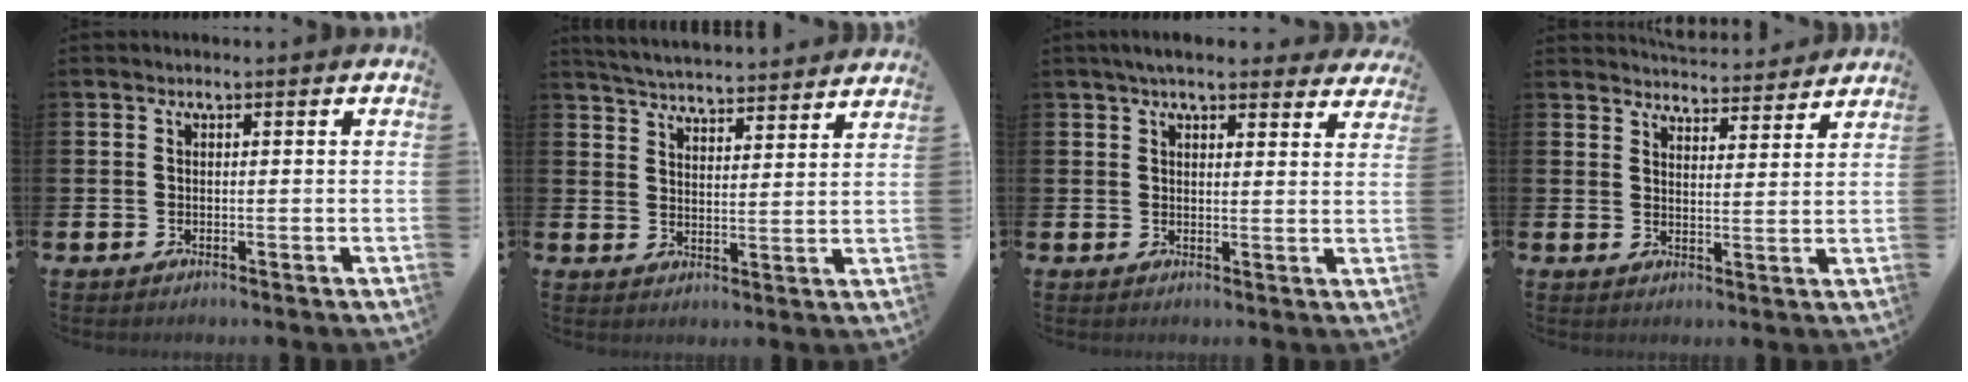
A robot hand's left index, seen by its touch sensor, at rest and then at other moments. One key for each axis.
{"total": 5.3, "fx": 5.3, "fy": 0.2, "fz": 0.2, "tx": -0.018, "ty": -0.043, "tz": 0.091}
{"total": 4.9, "fx": 4.4, "fy": 1.2, "fz": 1.8, "tx": -0.032, "ty": -0.015, "tz": 0.078}
{"total": 4.7, "fx": 4.7, "fy": 0.5, "fz": -0.1, "tx": 0.000, "ty": -0.038, "tz": 0.080}